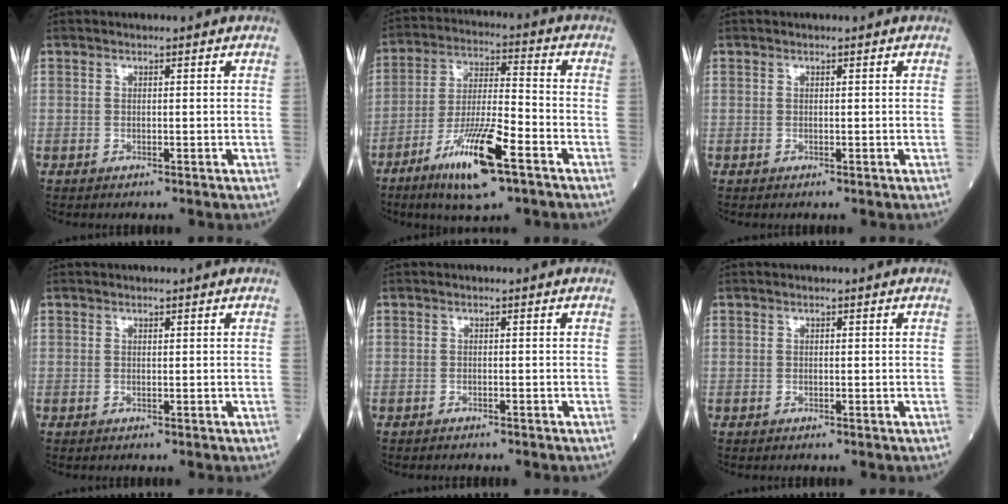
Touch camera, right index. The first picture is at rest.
{"total": 13.3, "force": [-7.3, 1.8, 11.0], "torque": [-0.208, -0.019, -0.131]}
{"total": 0.0}
{"total": 0.0}
{"total": 1.2, "force": [-1.1, 0.3, 0.4], "torque": [-0.014, -0.001, -0.012]}
{"total": 0.0}